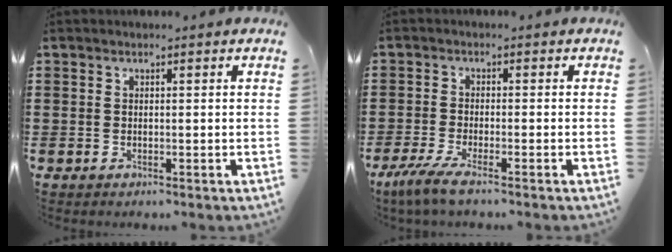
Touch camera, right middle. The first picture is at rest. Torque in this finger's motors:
{"motor_torque": [1.71, 0.43, 0.37, 0.13]}